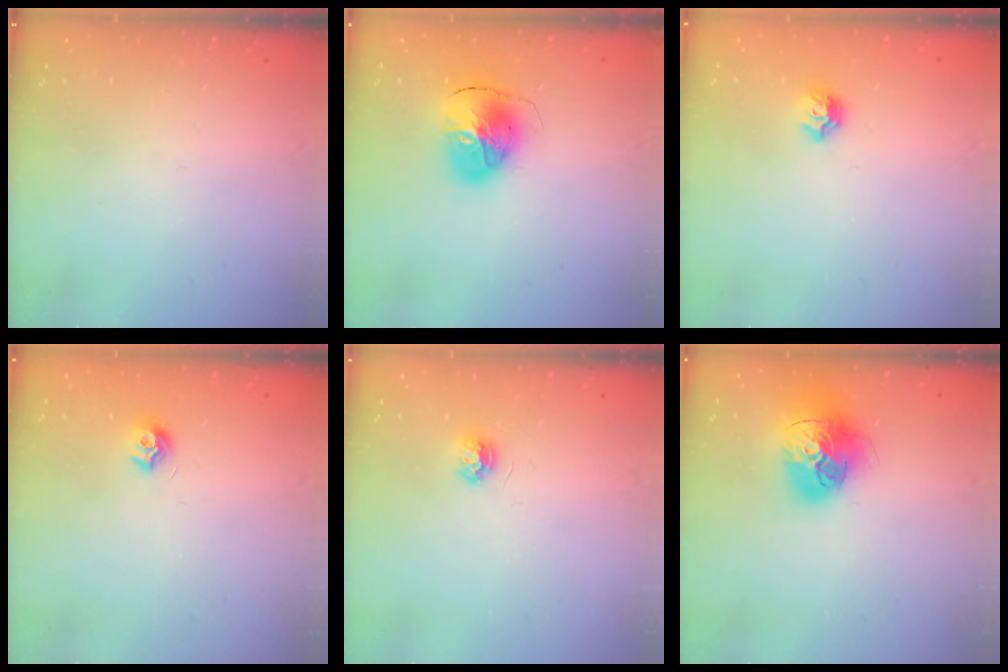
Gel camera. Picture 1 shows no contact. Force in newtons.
{"total": 11.3, "press": 11.2, "slide": 1.4}
{"total": 6.5, "press": 6.5, "slide": 0.9}
{"total": 7.9, "press": 7.9, "slide": 0.6}
{"total": 3.7, "press": 3.7, "slide": 0.4}
{"total": 17.5, "press": 17.4, "slide": 1.9}